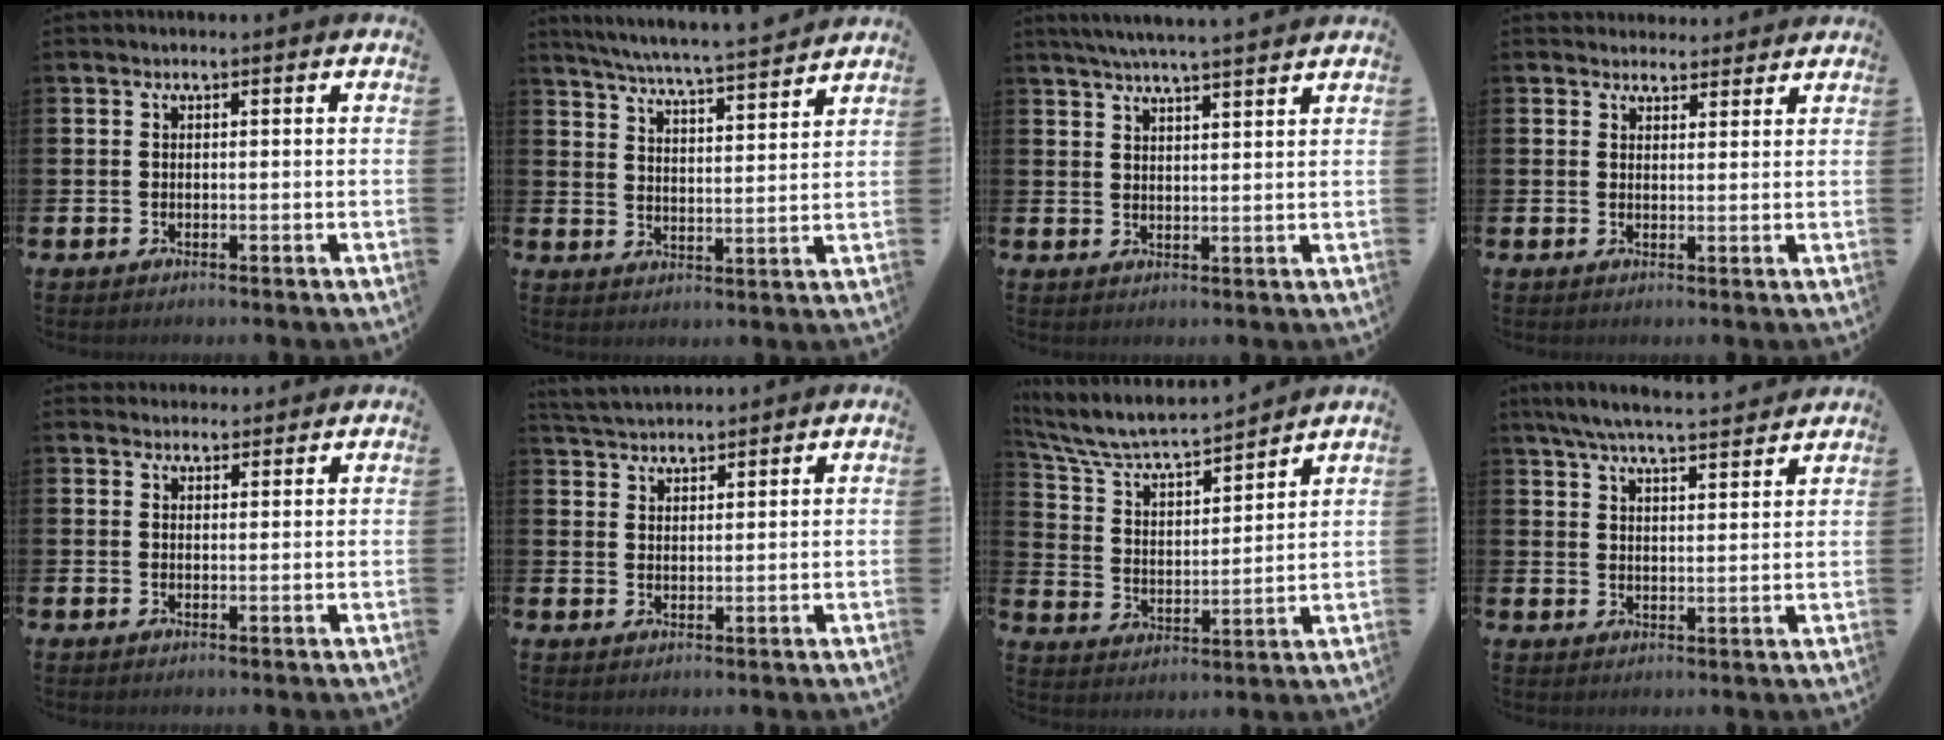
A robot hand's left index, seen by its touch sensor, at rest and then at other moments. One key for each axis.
{"total": 6.0, "fx": 5.8, "fy": -0.4, "fz": 1.5, "tx": -0.046, "ty": -0.049, "tz": 0.098}
{"total": 4.8, "fx": 4.5, "fy": -0.5, "fz": 1.5, "tx": -0.041, "ty": -0.016, "tz": 0.081}
{"total": 3.0, "fx": 2.8, "fy": 1.0, "fz": -0.3, "tx": 0.011, "ty": -0.015, "tz": 0.050}
{"total": 2.3, "fx": 2.2, "fy": 0.7, "fz": -0.2, "tx": 0.010, "ty": -0.010, "tz": 0.038}
{"total": 3.6, "fx": 3.5, "fy": 0.5, "fz": 0.1, "tx": -0.016, "ty": -0.011, "tz": 0.066}
{"total": 7.9, "fx": 7.4, "fy": 1.4, "fz": 2.5, "tx": -0.086, "ty": -0.055, "tz": 0.127}
{"total": 6.4, "fx": 6.1, "fy": 0.4, "fz": 1.9, "tx": -0.050, "ty": -0.035, "tz": 0.109}